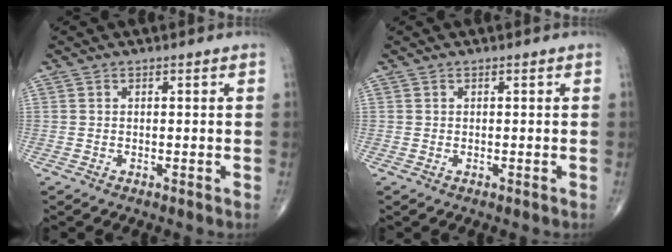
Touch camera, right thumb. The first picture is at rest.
{"total": 0.0}